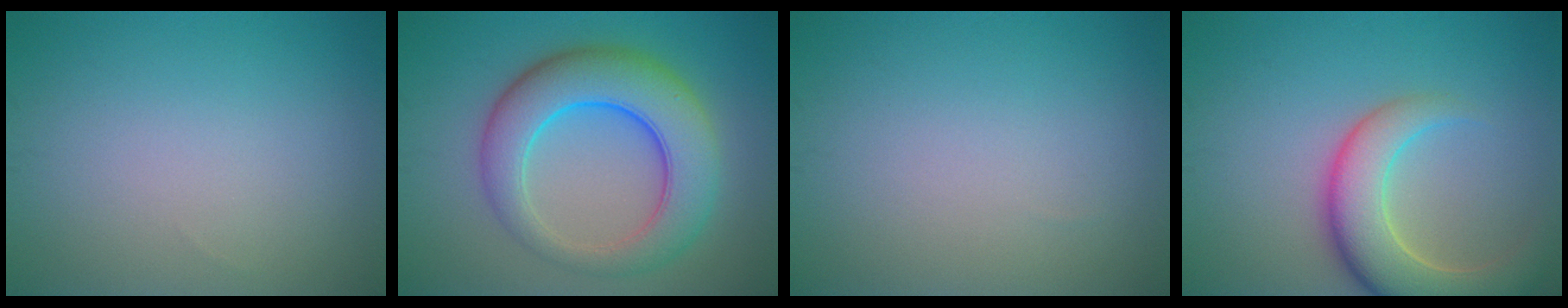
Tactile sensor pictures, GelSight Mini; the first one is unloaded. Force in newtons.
{"total": 8.5, "press": 8.5, "slide": 0.2}
{"total": 0.0}
{"total": 7.2, "press": 7.1, "slide": 0.7}